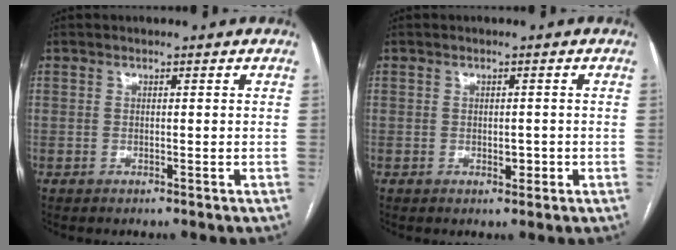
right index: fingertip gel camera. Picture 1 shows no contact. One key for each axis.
{"total": 1.7, "fx": -0.4, "fy": 1.0, "fz": 1.4, "tx": -0.019, "ty": 0.000, "tz": -0.001}